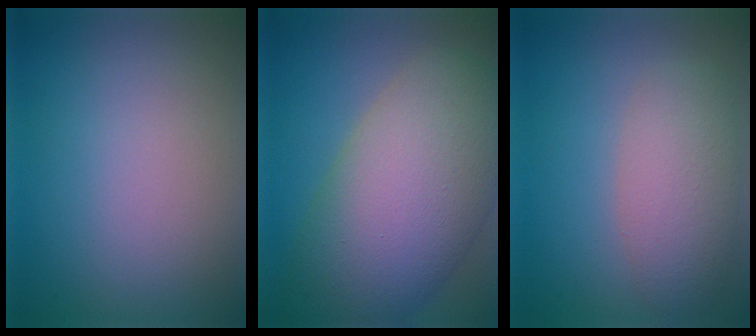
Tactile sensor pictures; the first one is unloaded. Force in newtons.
{"total": 13.4, "press": 13.3, "slide": 0.5}
{"total": 4.4, "press": 4.4, "slide": 0.3}